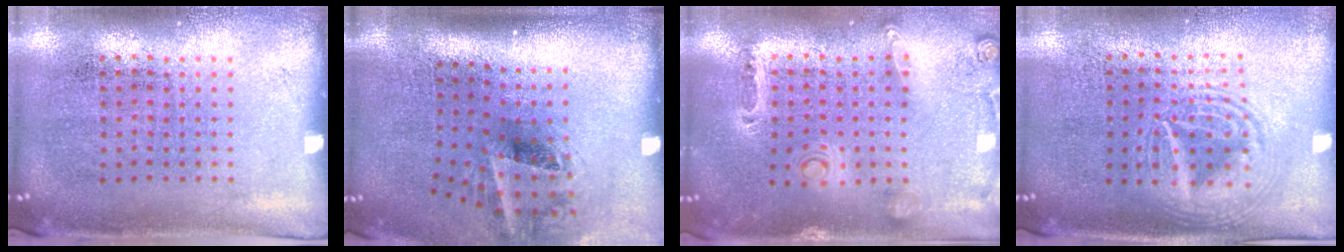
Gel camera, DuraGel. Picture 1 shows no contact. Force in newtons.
{"total": 1.9, "press": 1.2, "slide": 1.4}
{"total": 0.6, "press": 0.6, "slide": 0.3}
{"total": 2.9, "press": 2.8, "slide": 0.3}